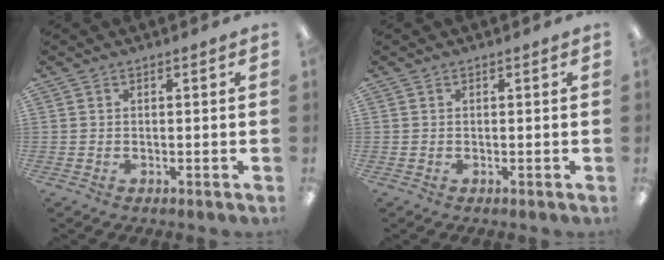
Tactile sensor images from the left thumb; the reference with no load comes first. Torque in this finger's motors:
{"motor_torque": [-0.25, -0.04, -0.17, 0.08, -0.03]}